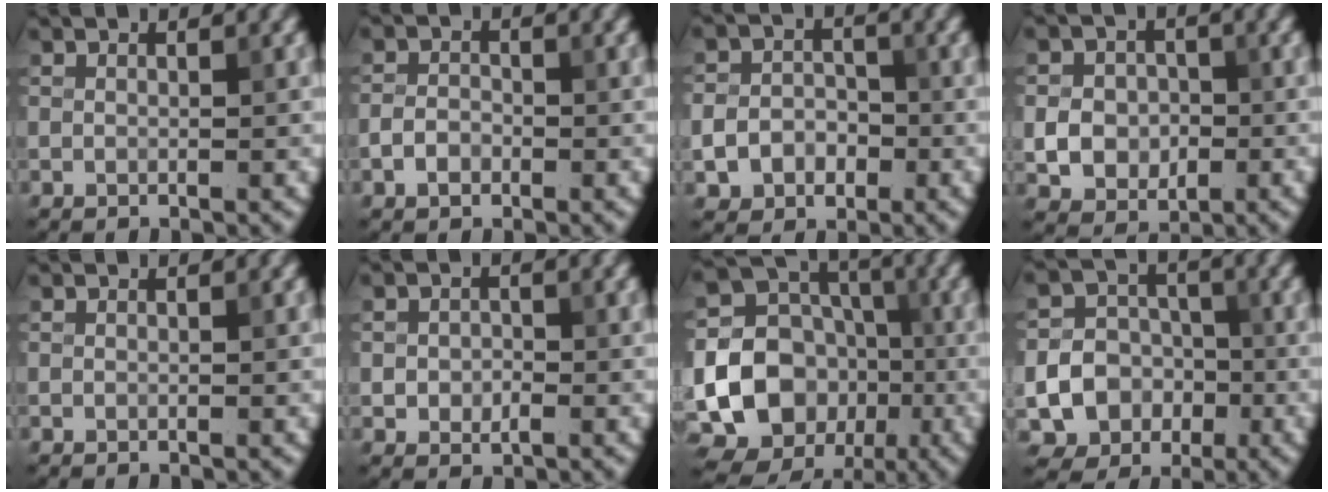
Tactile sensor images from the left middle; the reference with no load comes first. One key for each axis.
{"total": 1.7, "fx": -0.9, "fy": 1.2, "fz": 0.9, "tx": -0.018, "ty": 0.007, "tz": -0.021}
{"total": 3.8, "fx": -1.3, "fy": 3.1, "fz": 1.8, "tx": -0.014, "ty": -0.001, "tz": -0.031}
{"total": 3.8, "fx": -0.6, "fy": 3.2, "fz": 2.0, "tx": -0.035, "ty": 0.002, "tz": -0.012}
{"total": 0.0}
{"total": 1.7, "fx": -0.3, "fy": 1.3, "fz": 1.1, "tx": -0.020, "ty": 0.001, "tz": -0.010}
{"total": 20.6, "fx": -5.4, "fy": 18.5, "fz": 7.1, "tx": -0.176, "ty": -0.019, "tz": -0.111}
{"total": 11.2, "fx": -3.5, "fy": 10.3, "fz": 2.8, "tx": -0.069, "ty": -0.016, "tz": -0.066}